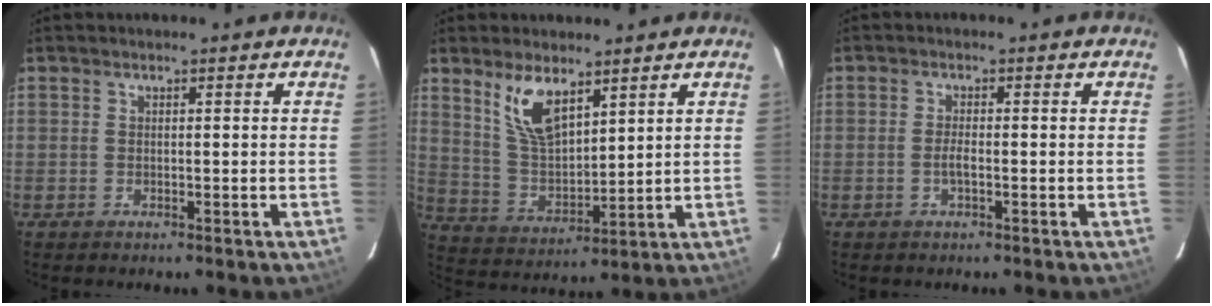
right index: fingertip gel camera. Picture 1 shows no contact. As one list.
[{"total": 9.6, "force": [5.9, 3.9, 6.5], "torque": [-0.125, 0.001, 0.128]}, {"total": 1.7, "force": [-0.6, 0.4, 1.5], "torque": [-0.031, 0.000, -0.013]}]